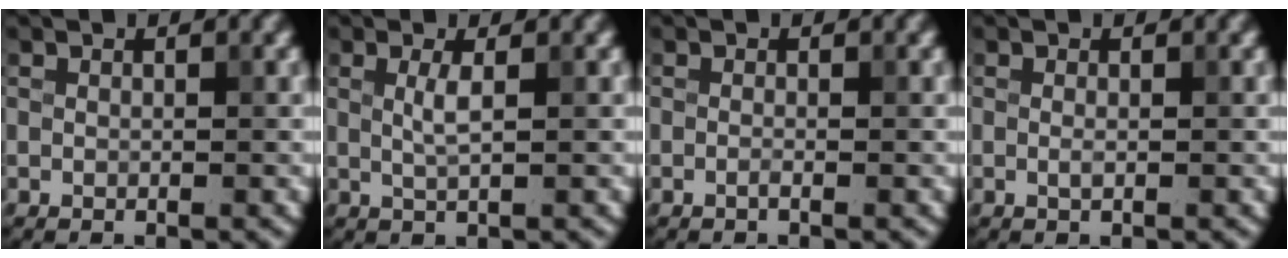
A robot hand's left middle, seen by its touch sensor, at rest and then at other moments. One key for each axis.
{"total": 1.6, "fx": 0.3, "fy": 0.4, "fz": 1.5, "tx": -0.032, "ty": 0.000, "tz": 0.005}
{"total": 0.6, "fx": -0.3, "fy": 0.1, "fz": 0.5, "tx": -0.011, "ty": -0.002, "tz": -0.007}
{"total": 0.6, "fx": -0.1, "fy": 0.2, "fz": 0.6, "tx": -0.014, "ty": -0.002, "tz": -0.002}